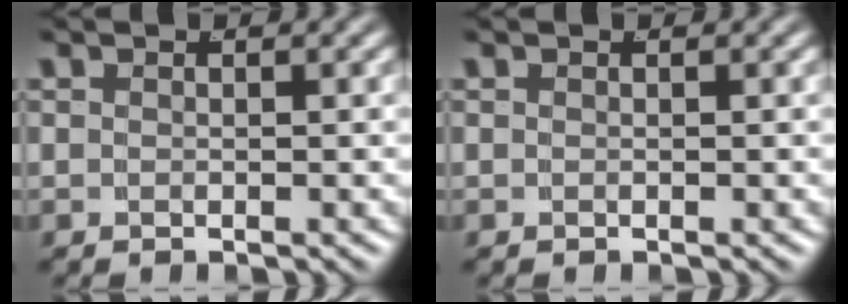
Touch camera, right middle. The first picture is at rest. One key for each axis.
{"total": 0.0}